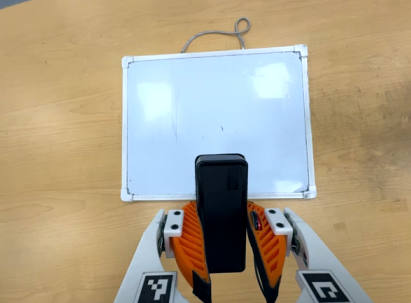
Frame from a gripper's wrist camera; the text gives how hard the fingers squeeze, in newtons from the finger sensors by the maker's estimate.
{"total": 7.8, "left": 6.5, "right": 9.1}